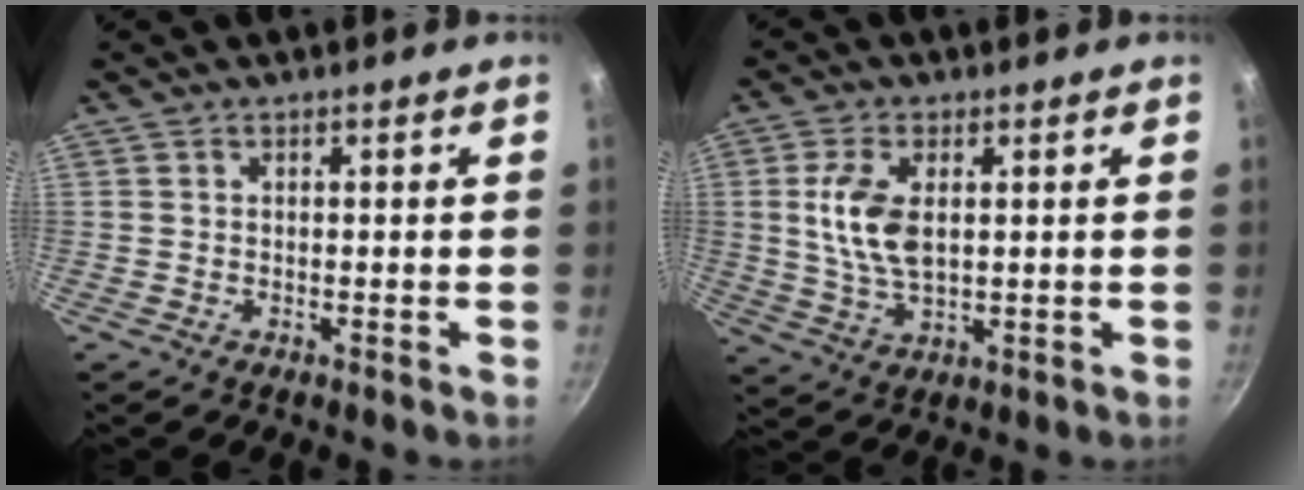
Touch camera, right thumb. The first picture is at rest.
{"total": 9.2, "force": [1.6, 5.0, 7.6], "torque": [-0.148, -0.007, 0.032]}